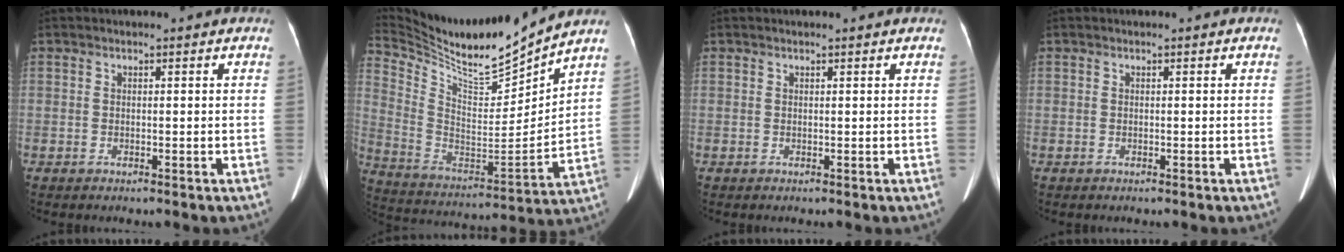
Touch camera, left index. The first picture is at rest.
{"total": 19.1, "force": [17.7, 0.4, 7.3], "torque": [-0.155, -0.036, 0.313]}
{"total": 1.2, "force": [1.1, 0.0, 0.5], "torque": [-0.011, 0.015, 0.017]}
{"total": 0.0}